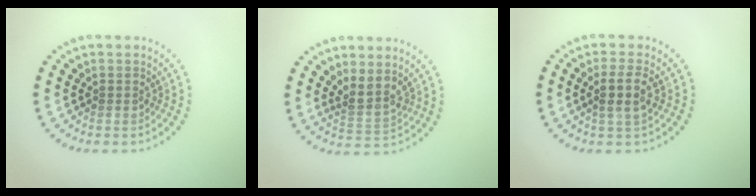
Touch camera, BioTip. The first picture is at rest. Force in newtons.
{"total": 2.5, "press": 1.9, "slide": 1.6}
{"total": 2.3, "press": 2.0, "slide": 1.0}